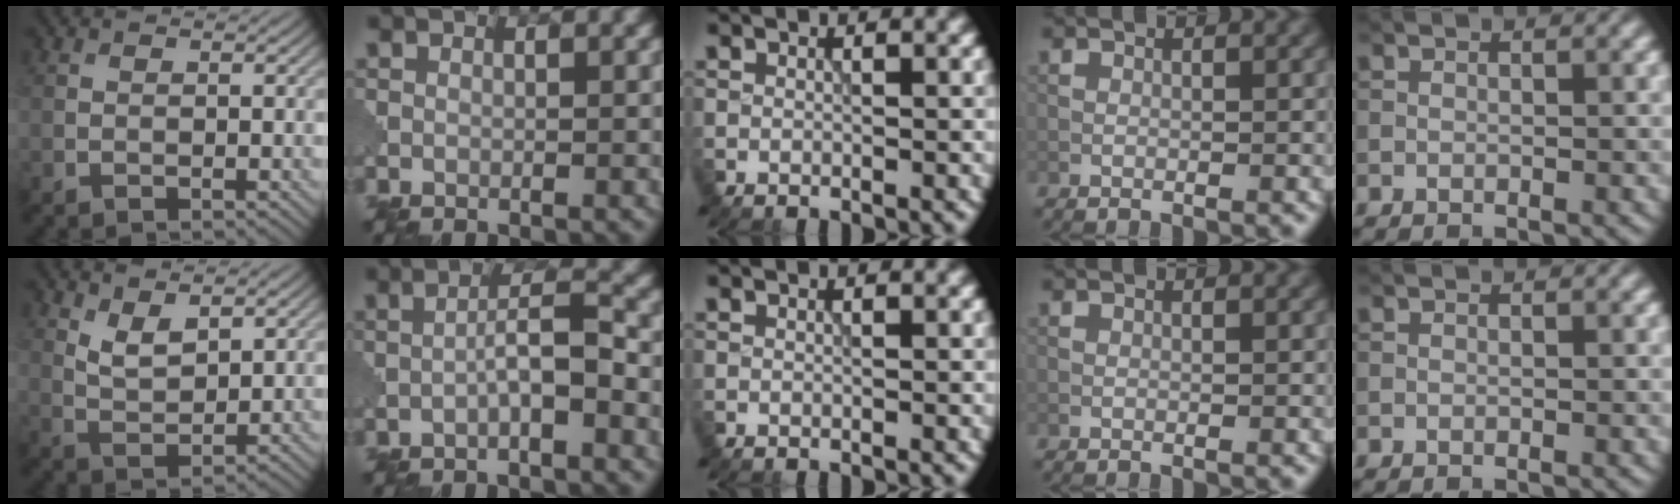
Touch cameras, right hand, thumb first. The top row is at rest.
{"thumb": {"total": 3.6, "force": [2.3, 1.5, 2.3], "torque": [-0.054, -0.011, 0.049]}, "index": {"total": 3.3, "force": [-1.1, 0.5, 3.0], "torque": [-0.054, 0.014, -0.026]}}